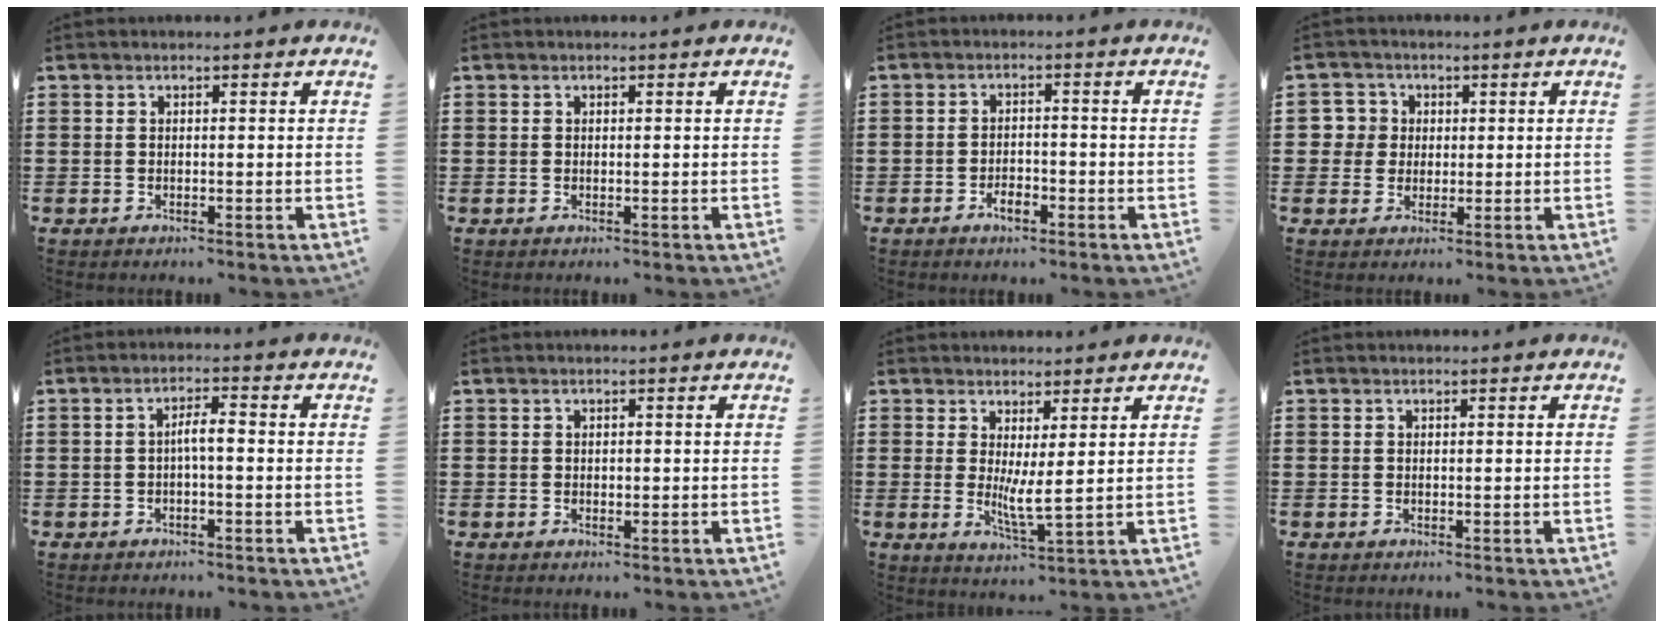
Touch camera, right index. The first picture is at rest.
{"total": 0.0}
{"total": 2.8, "force": [-1.8, 1.2, 1.8], "torque": [-0.034, 0.002, -0.034]}
{"total": 4.4, "force": [0.9, 4.3, 0.7], "torque": [-0.027, 0.012, 0.013]}
{"total": 2.6, "force": [-0.4, 0.5, 2.5], "torque": [-0.048, 0.003, -0.010]}
{"total": 0.6, "force": [0.0, 0.4, 0.4], "torque": [-0.008, 0.001, 0.001]}
{"total": 4.1, "force": [1.1, 0.5, 4.0], "torque": [-0.077, -0.010, 0.023]}
{"total": 0.0}